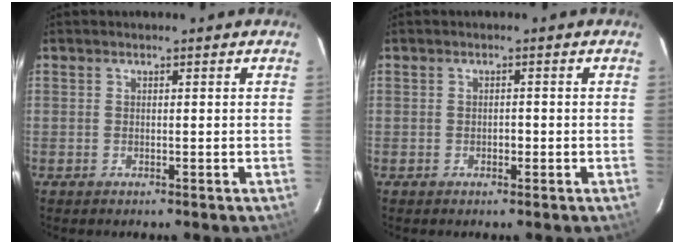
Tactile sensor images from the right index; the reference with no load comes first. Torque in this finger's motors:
{"motor_torque": [0.16, 0.14, -0.02, 0.00]}